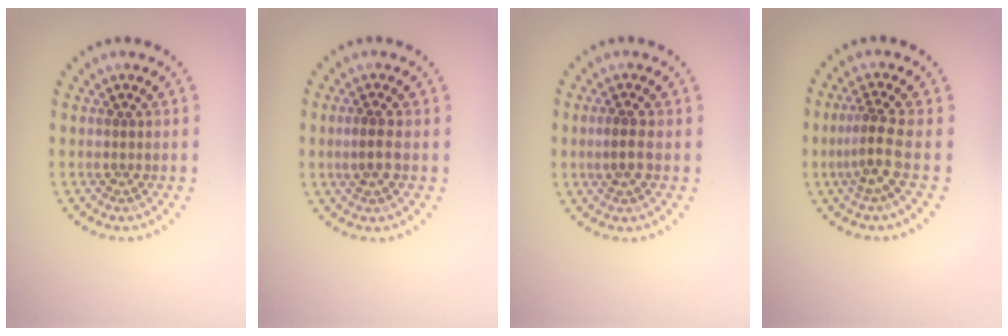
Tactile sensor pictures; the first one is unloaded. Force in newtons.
{"total": 1.9, "press": 1.8, "slide": 0.6}
{"total": 1.9, "press": 1.8, "slide": 0.6}
{"total": 2.8, "press": 2.0, "slide": 2.0}